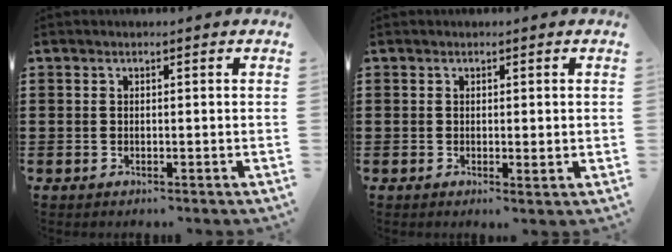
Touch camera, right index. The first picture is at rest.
{"total": 0.8, "force": [0.1, 0.2, 0.8], "torque": [-0.016, 0.000, 0.002]}